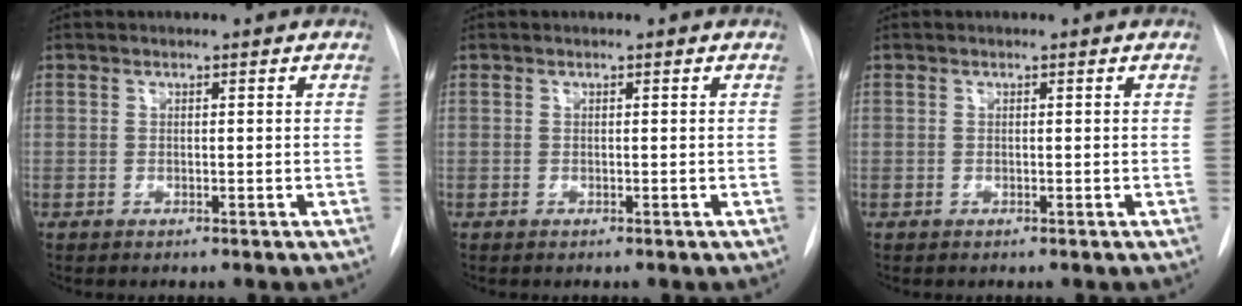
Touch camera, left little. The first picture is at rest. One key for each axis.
{"total": 0.0}
{"total": 0.0}